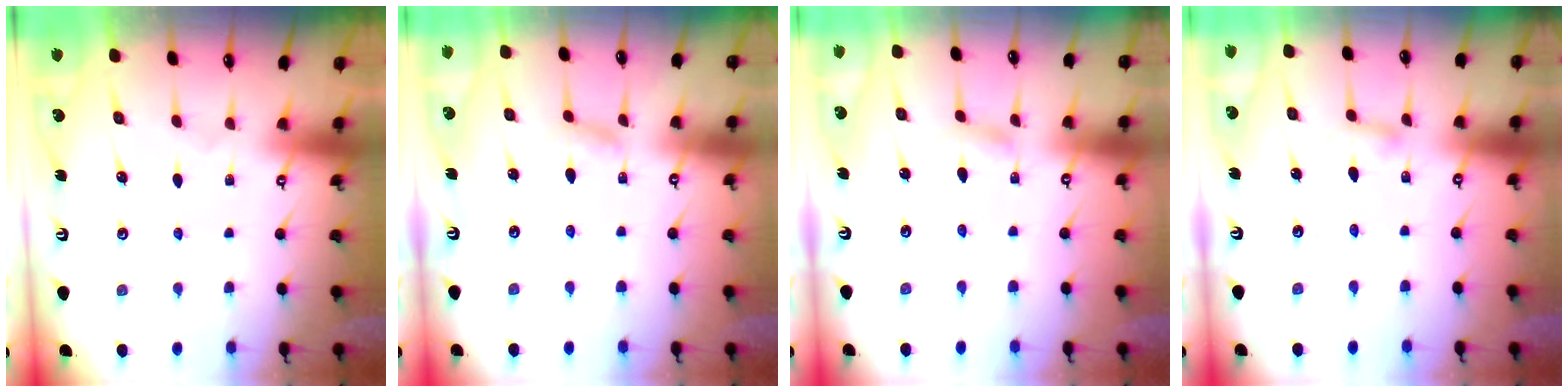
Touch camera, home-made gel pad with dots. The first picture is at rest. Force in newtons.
{"total": 6.3, "press": 6.3, "slide": 0.4}
{"total": 2.8, "press": 2.8, "slide": 0.4}
{"total": 2.7, "press": 2.7, "slide": 0.3}